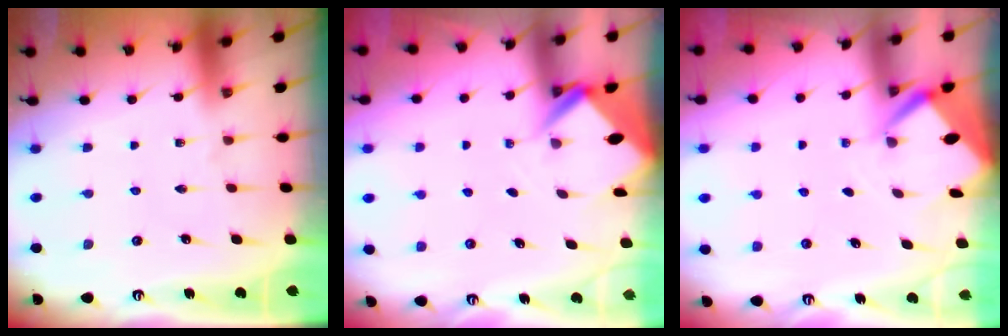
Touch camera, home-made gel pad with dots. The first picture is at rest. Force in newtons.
{"total": 2.8, "press": 2.8, "slide": 0.1}
{"total": 2.8, "press": 2.8, "slide": 0.2}